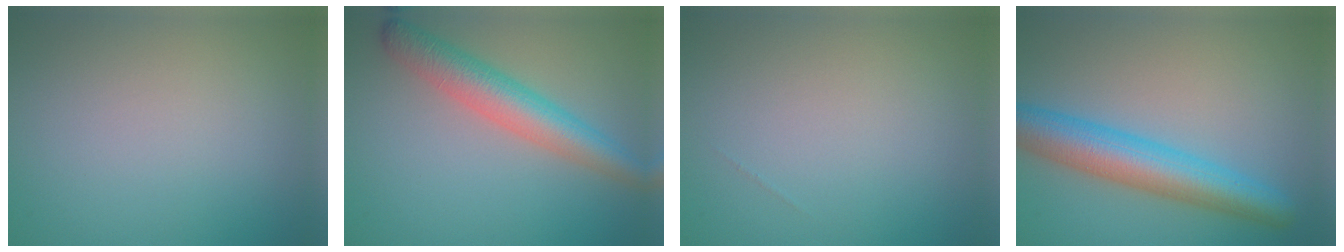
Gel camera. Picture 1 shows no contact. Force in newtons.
{"total": 5.2, "press": 5.1, "slide": 0.2}
{"total": 0.0}
{"total": 6.5, "press": 6.5, "slide": 0.3}